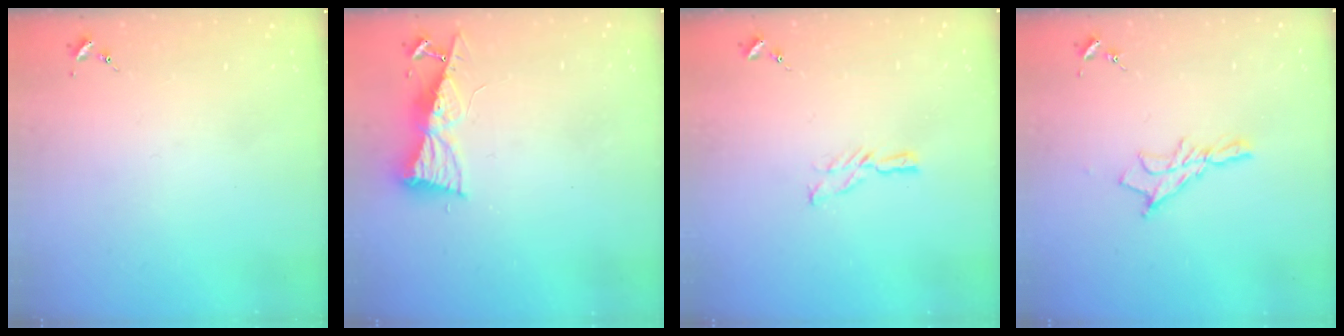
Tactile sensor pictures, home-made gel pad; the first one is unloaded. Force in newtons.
{"total": 8.6, "press": 8.5, "slide": 1.1}
{"total": 5.8, "press": 5.8, "slide": 0.4}
{"total": 10.2, "press": 10.1, "slide": 0.9}